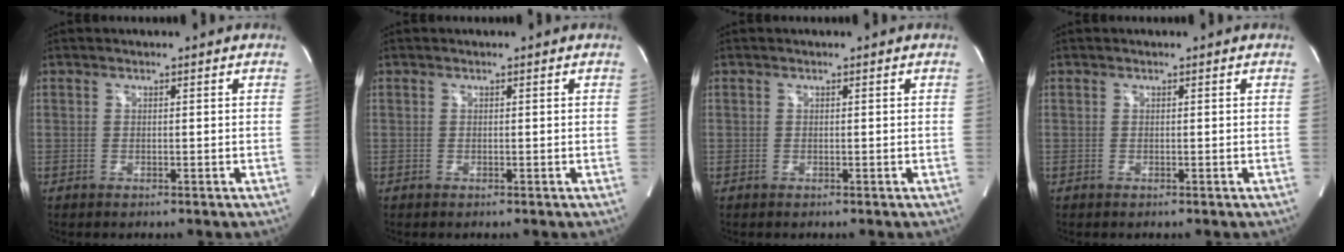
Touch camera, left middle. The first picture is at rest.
{"total": 0.0}
{"total": 0.0}
{"total": 0.0}